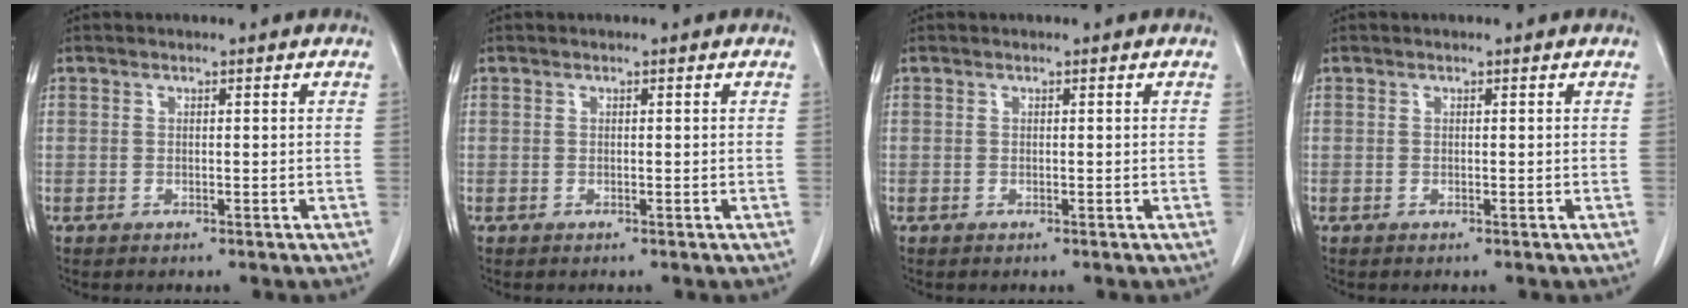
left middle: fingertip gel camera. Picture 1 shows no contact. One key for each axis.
{"total": 0.0}
{"total": 0.0}
{"total": 0.0}